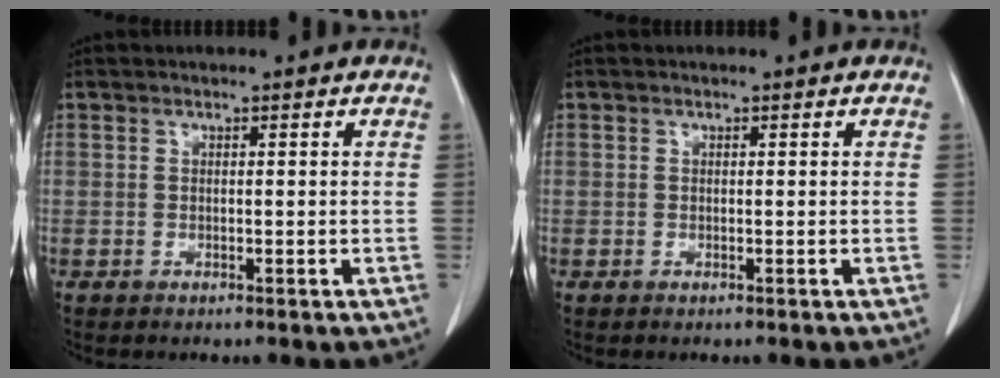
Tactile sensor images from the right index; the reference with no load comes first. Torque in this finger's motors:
{"motor_torque": [-0.28, 0.03, -0.71, -0.13]}